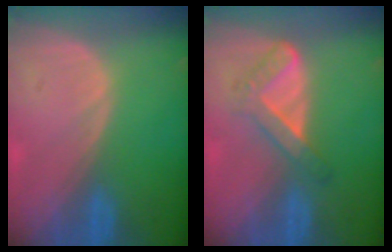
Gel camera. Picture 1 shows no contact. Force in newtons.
{"total": 5.6, "press": 4.8, "slide": 2.9}